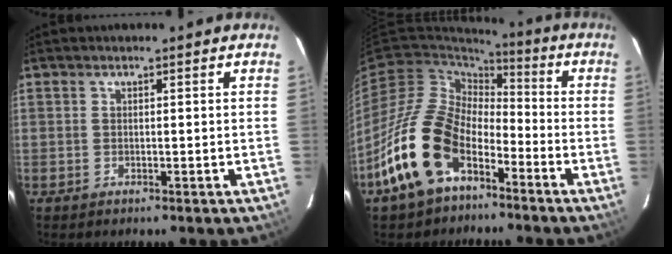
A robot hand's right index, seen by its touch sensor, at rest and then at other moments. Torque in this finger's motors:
{"motor_torque": [1.16, -0.86, 1.06, 0.21]}